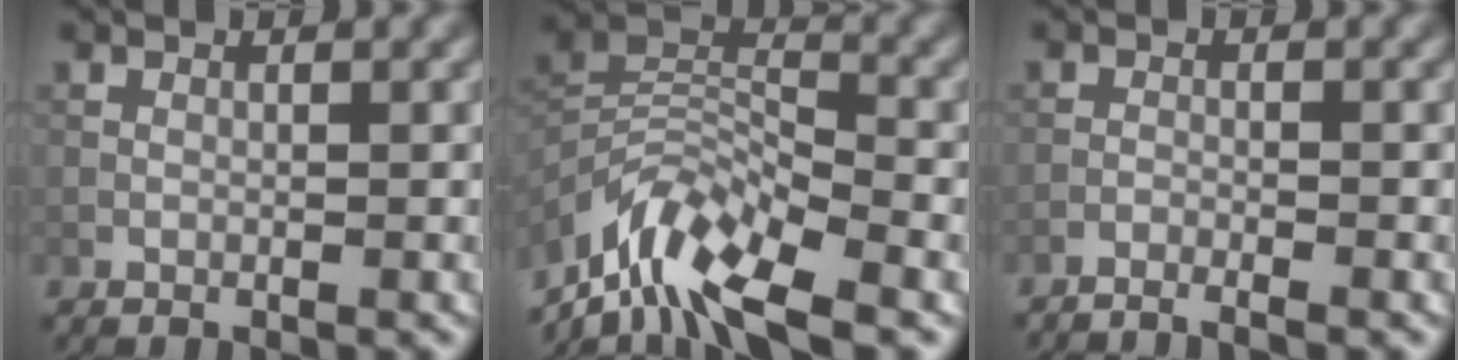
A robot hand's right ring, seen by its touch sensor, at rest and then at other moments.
{"total": 10.2, "force": [-7.9, 3.0, 5.7], "torque": [-0.104, 0.000, -0.158]}
{"total": 2.2, "force": [-2.0, 0.1, 0.9], "torque": [-0.021, -0.004, -0.039]}